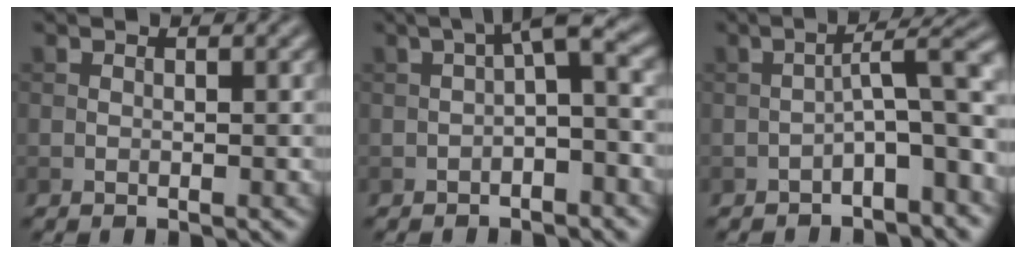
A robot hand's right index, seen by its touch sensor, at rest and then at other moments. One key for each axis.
{"total": 4.1, "fx": 0.0, "fy": 1.3, "fz": 3.9, "tx": -0.057, "ty": 0.017, "tz": -0.011}
{"total": 5.7, "fx": -1.8, "fy": 1.4, "fz": 5.2, "tx": -0.072, "ty": 0.019, "tz": -0.035}